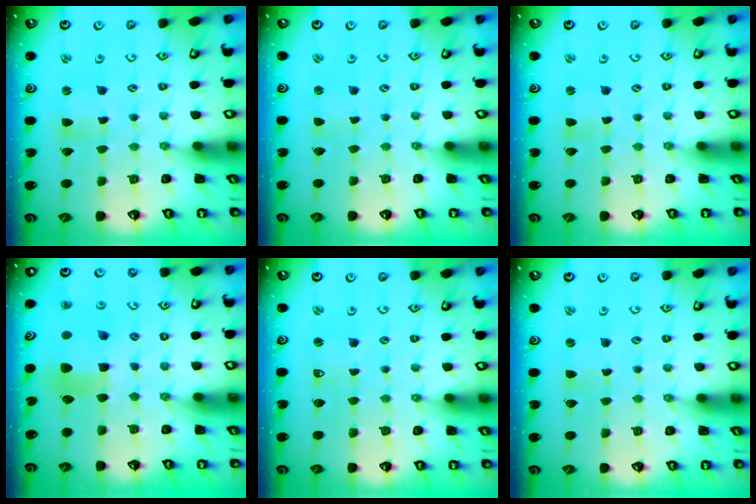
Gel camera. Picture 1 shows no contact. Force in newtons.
{"total": 0.0}
{"total": 0.7, "press": 0.7, "slide": 0.1}
{"total": 8.0, "press": 8.0, "slide": 0.9}
{"total": 1.4, "press": 1.4, "slide": 0.1}
{"total": 0.0}